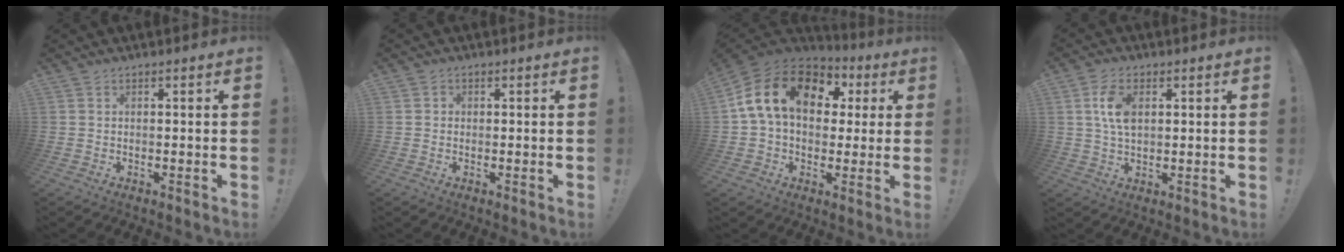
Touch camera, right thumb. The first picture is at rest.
{"total": 1.0, "force": [-0.3, 0.9, 0.2], "torque": [-0.006, 0.003, -0.004]}
{"total": 18.6, "force": [5.4, 12.1, 13.0], "torque": [-0.230, 0.003, 0.097]}
{"total": 7.9, "force": [1.9, 4.6, 6.2], "torque": [-0.121, 0.001, 0.031]}